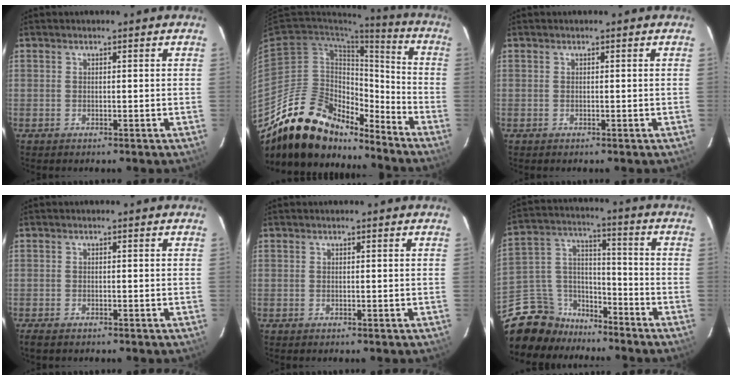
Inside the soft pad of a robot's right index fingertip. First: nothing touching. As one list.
[{"total": 20.3, "force": [-16.5, 9.1, 7.6], "torque": [-0.146, 0.024, -0.274]}, {"total": 0.0}, {"total": 2.6, "force": [-2.0, 0.9, 1.3], "torque": [-0.034, -0.008, -0.037]}, {"total": 0.0}, {"total": 13.8, "force": [-11.0, 8.0, 2.5], "torque": [-0.086, 0.063, -0.196]}]